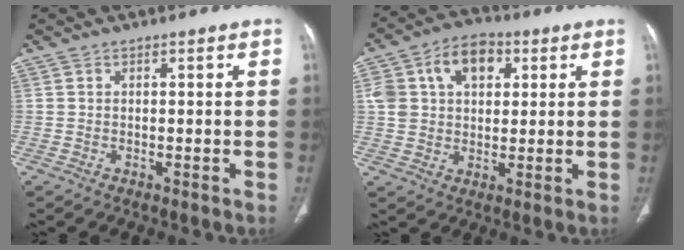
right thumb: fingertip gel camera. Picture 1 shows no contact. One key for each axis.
{"total": 12.9, "fx": 4.2, "fy": 8.9, "fz": 8.4, "tx": -0.123, "ty": 0.009, "tz": 0.069}